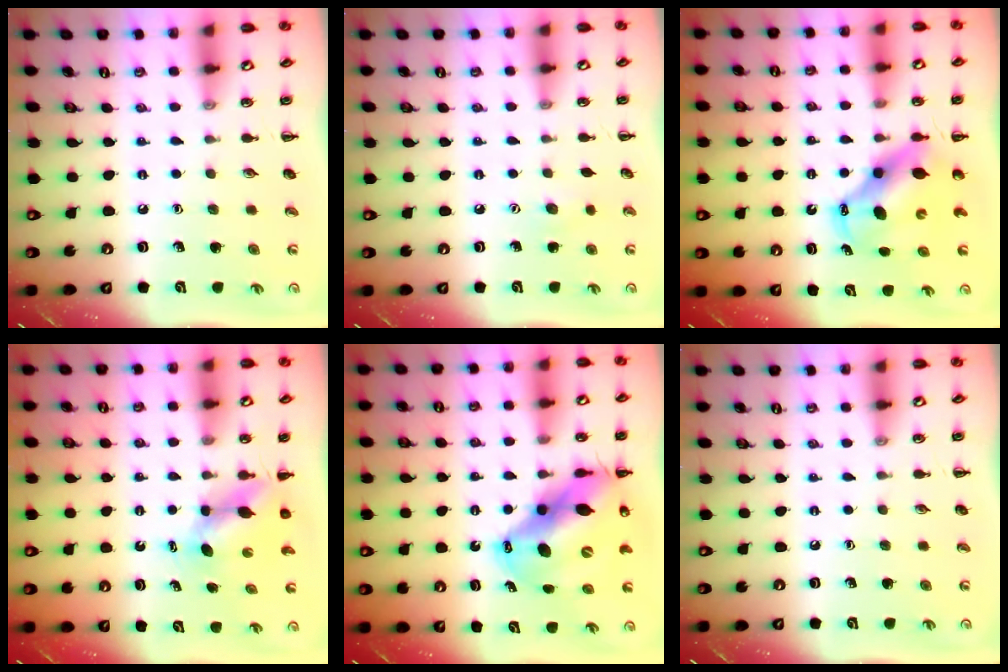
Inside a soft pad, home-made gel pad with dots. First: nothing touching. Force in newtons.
{"total": 4.8, "press": 4.7, "slide": 1.2}
{"total": 7.4, "press": 7.2, "slide": 1.7}
{"total": 4.9, "press": 4.9, "slide": 0.4}
{"total": 17.1, "press": 16.5, "slide": 4.6}
{"total": 0.0}